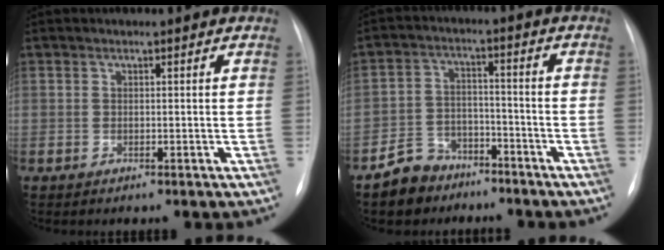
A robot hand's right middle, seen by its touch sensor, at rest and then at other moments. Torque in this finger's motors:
{"motor_torque": [0.03, 0.01, 0.17, 0.03]}